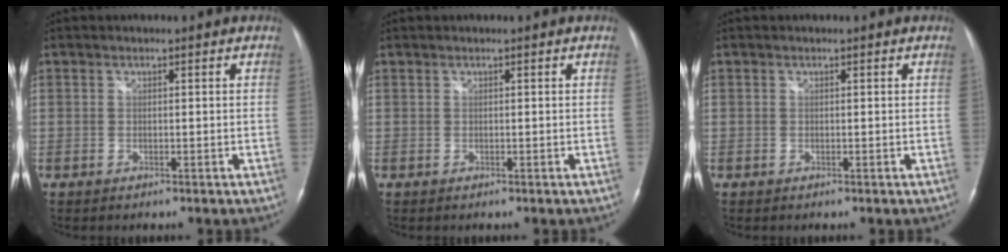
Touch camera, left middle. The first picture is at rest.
{"total": 0.0}
{"total": 0.0}